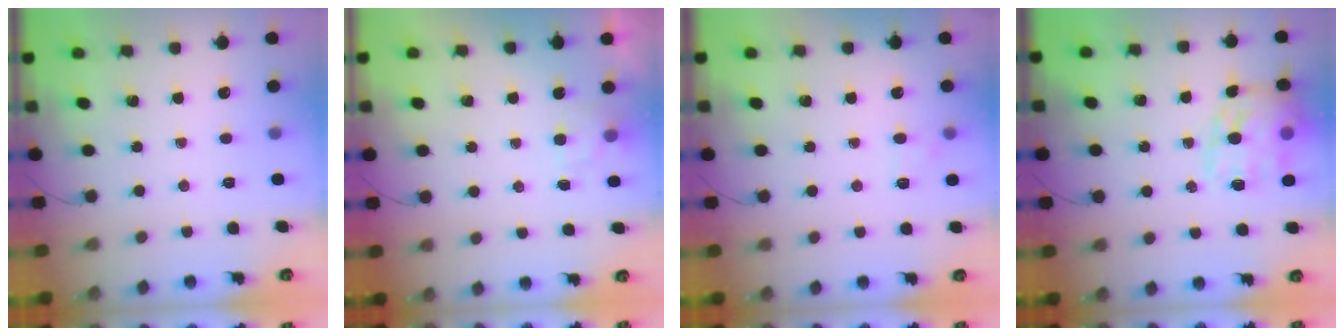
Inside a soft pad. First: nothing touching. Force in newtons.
{"total": 2.0, "press": 1.4, "slide": 1.3}
{"total": 4.6, "press": 4.4, "slide": 1.3}
{"total": 16.4, "press": 16.1, "slide": 2.7}